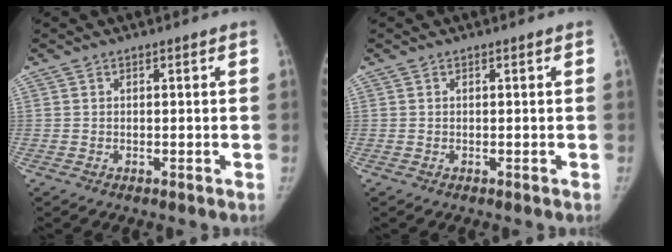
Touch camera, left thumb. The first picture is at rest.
{"total": 0.0}